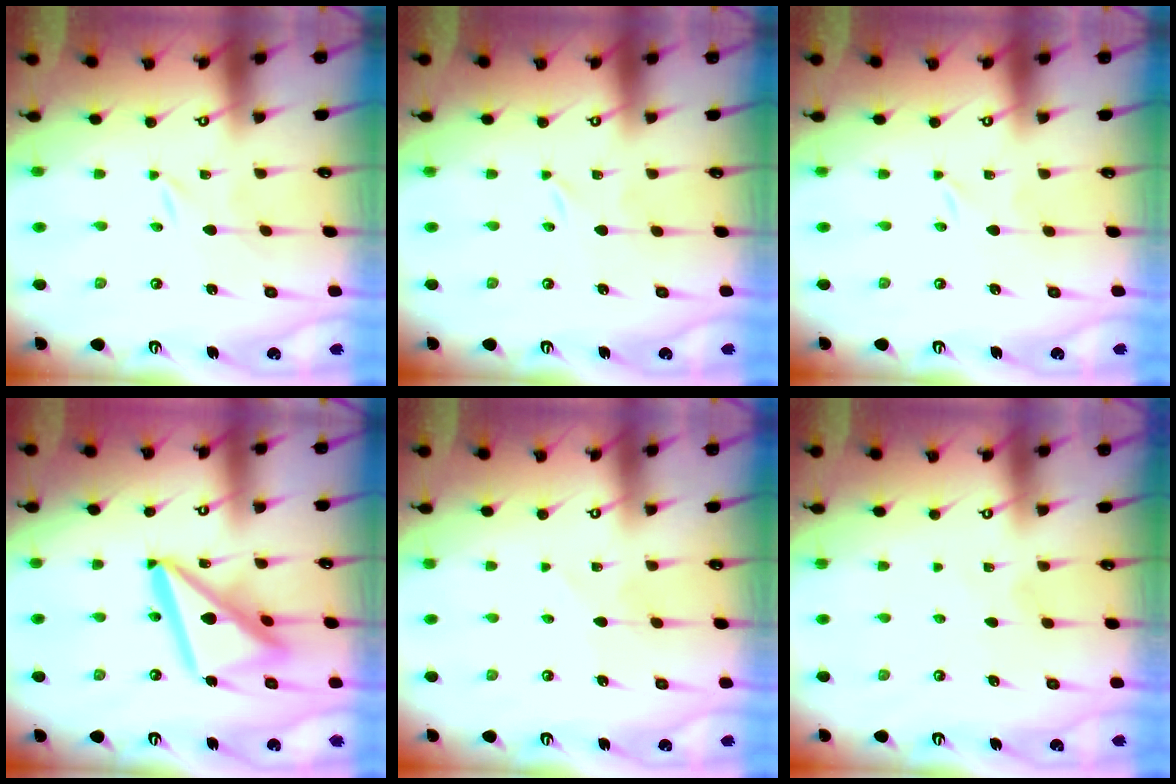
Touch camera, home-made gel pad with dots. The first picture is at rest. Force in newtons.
{"total": 0.0}
{"total": 0.0}
{"total": 17.0, "press": 17.0, "slide": 1.7}
{"total": 1.6, "press": 1.6, "slide": 0.1}
{"total": 2.4, "press": 2.4, "slide": 0.2}